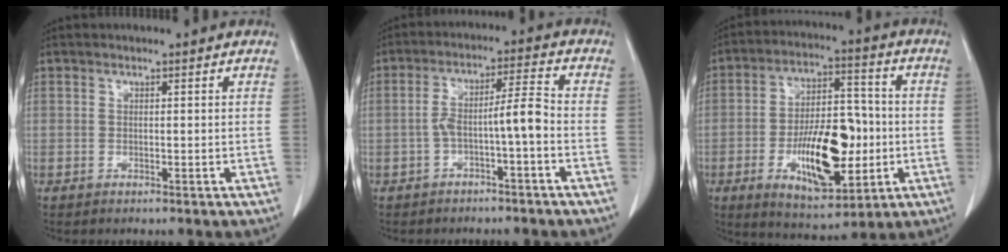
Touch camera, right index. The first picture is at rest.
{"total": 6.2, "force": [-2.1, 0.4, 5.8], "torque": [-0.107, 0.029, -0.031]}
{"total": 16.2, "force": [-3.6, 6.6, 14.4], "torque": [-0.248, 0.010, -0.051]}